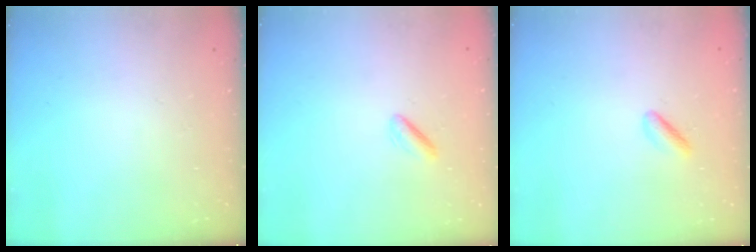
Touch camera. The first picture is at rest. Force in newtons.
{"total": 1.1, "press": 0.7, "slide": 0.8}
{"total": 2.1, "press": 1.9, "slide": 0.9}